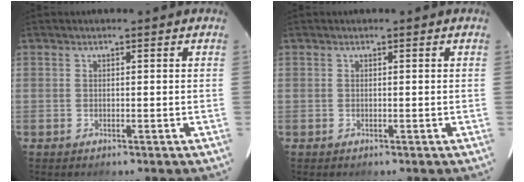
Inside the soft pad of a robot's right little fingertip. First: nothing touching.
{"total": 0.0}